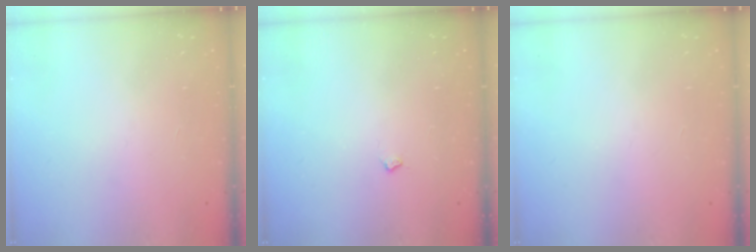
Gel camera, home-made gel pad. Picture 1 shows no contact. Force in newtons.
{"total": 3.1, "press": 3.0, "slide": 0.5}
{"total": 0.0}